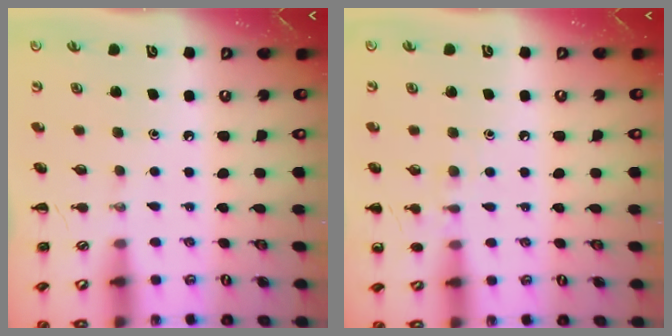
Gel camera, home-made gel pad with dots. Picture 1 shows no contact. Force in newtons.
{"total": 5.9, "press": 5.6, "slide": 1.7}